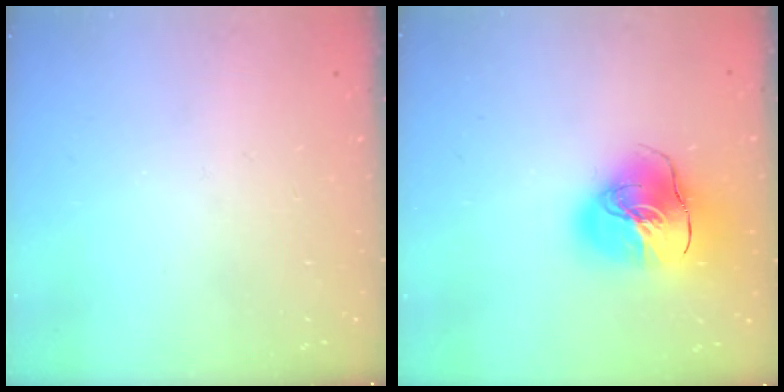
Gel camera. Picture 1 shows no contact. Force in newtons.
{"total": 18.1, "press": 17.9, "slide": 2.6}